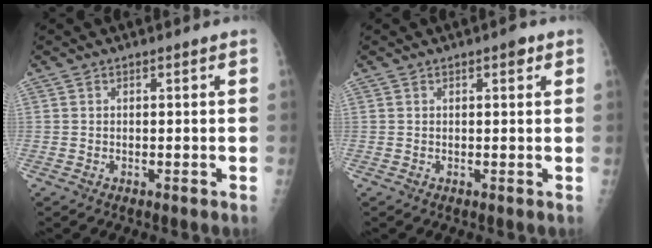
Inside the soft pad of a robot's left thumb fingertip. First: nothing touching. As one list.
[{"total": 1.8, "force": [0.9, 0.6, 1.4], "torque": [-0.014, 0.000, 0.010]}]